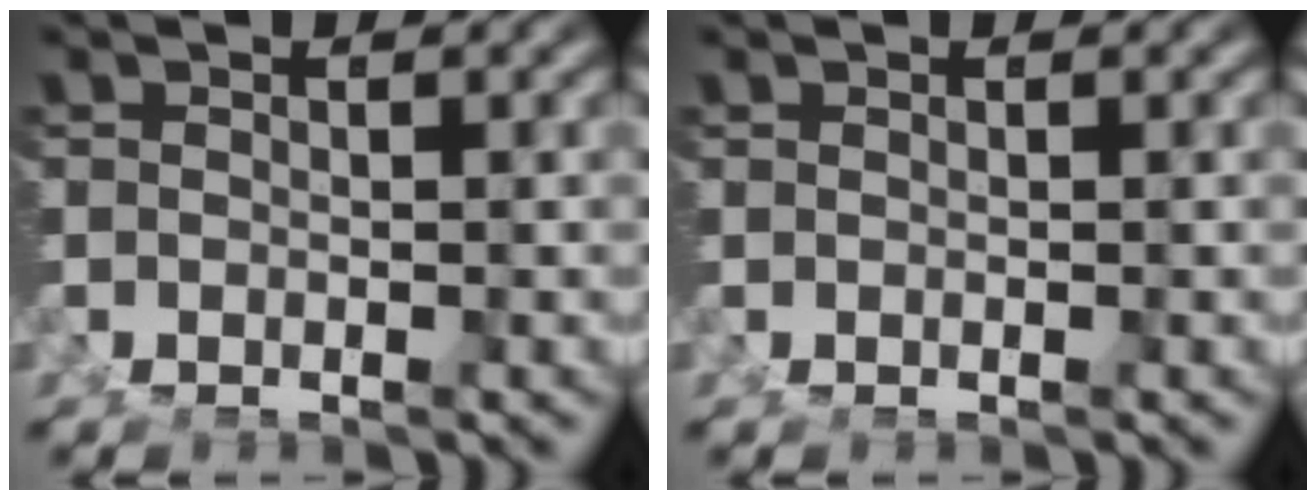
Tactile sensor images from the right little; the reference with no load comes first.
{"total": 0.0}